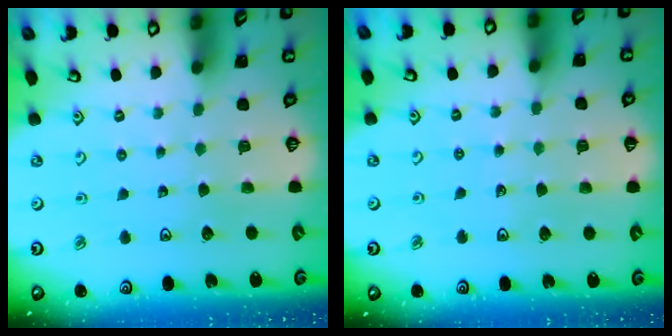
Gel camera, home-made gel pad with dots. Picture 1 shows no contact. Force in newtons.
{"total": 2.4, "press": 2.1, "slide": 1.2}